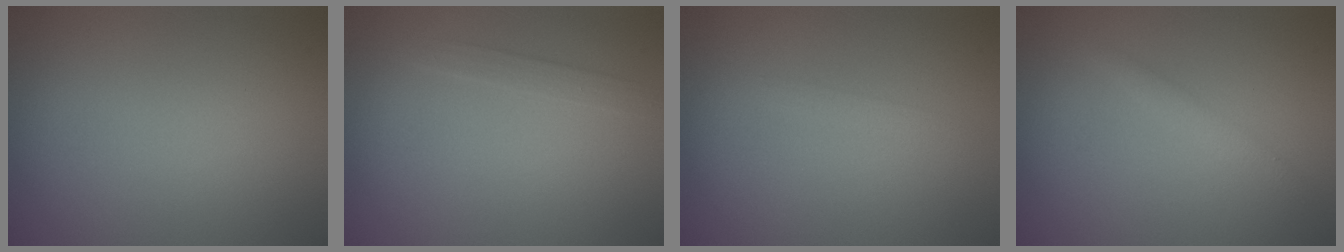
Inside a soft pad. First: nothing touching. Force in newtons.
{"total": 1.1, "press": 1.1, "slide": 0.1}
{"total": 0.7, "press": 0.7, "slide": 0.1}
{"total": 1.2, "press": 1.2, "slide": 0.1}